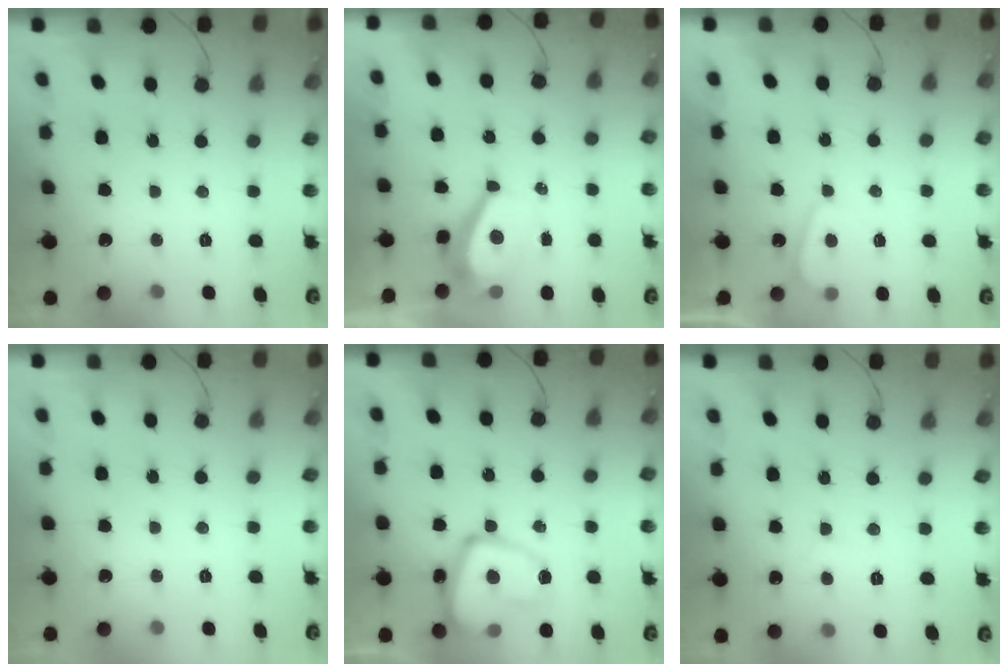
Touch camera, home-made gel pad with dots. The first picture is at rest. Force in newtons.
{"total": 4.0, "press": 4.0, "slide": 0.3}
{"total": 1.2, "press": 1.1, "slide": 0.6}
{"total": 0.0}
{"total": 16.5, "press": 16.4, "slide": 1.5}
{"total": 2.6, "press": 2.6, "slide": 0.2}